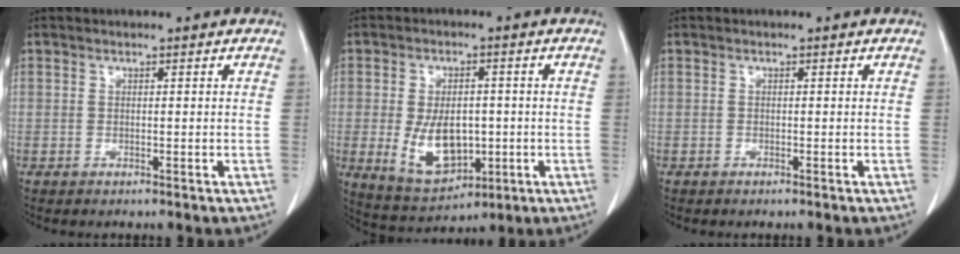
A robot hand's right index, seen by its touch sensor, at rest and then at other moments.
{"total": 10.0, "force": [-1.6, 5.6, 8.1], "torque": [-0.153, -0.005, -0.009]}
{"total": 0.0}